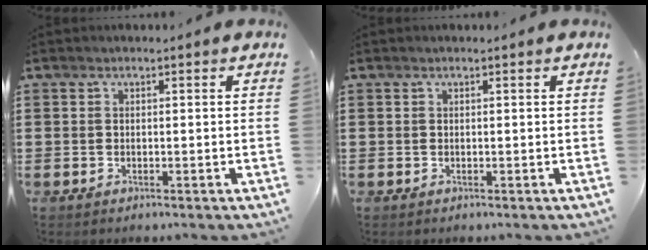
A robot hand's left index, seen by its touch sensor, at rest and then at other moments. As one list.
[{"total": 0.0}]